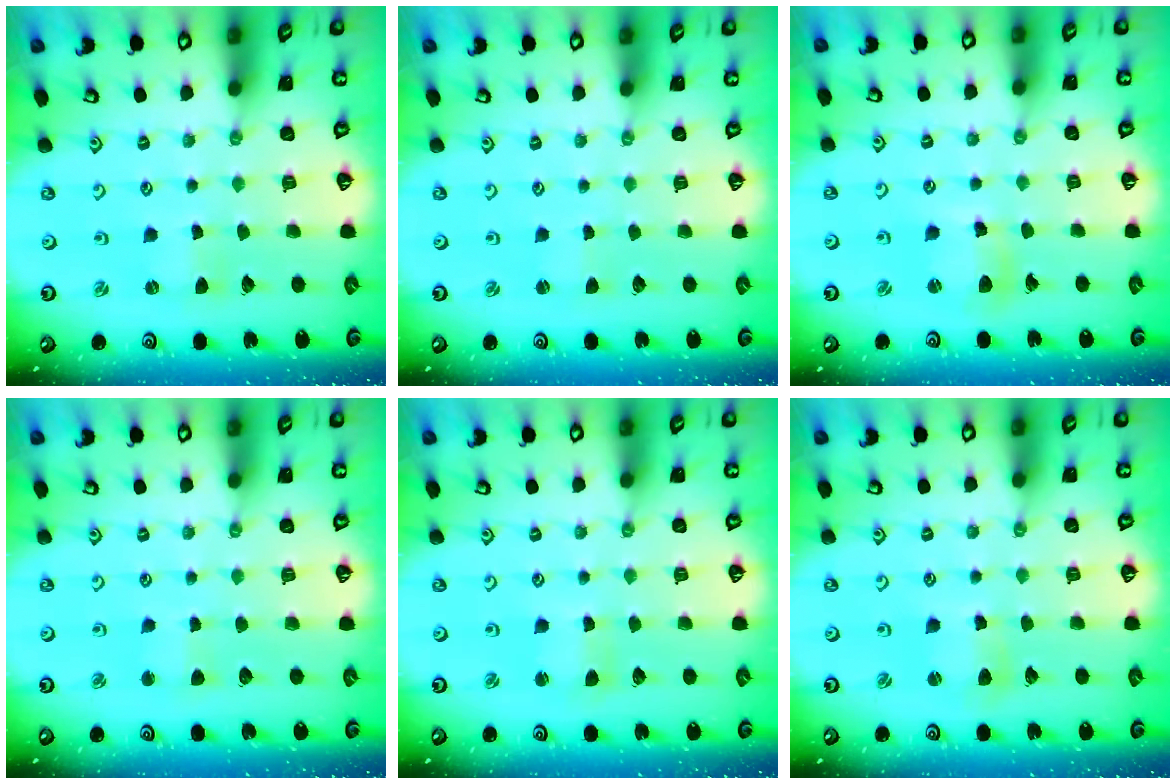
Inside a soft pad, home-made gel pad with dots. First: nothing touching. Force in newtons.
{"total": 0.0}
{"total": 8.0, "press": 7.9, "slide": 1.3}
{"total": 2.5, "press": 2.4, "slide": 0.3}
{"total": 2.1, "press": 2.1, "slide": 0.3}
{"total": 4.2, "press": 4.1, "slide": 0.5}